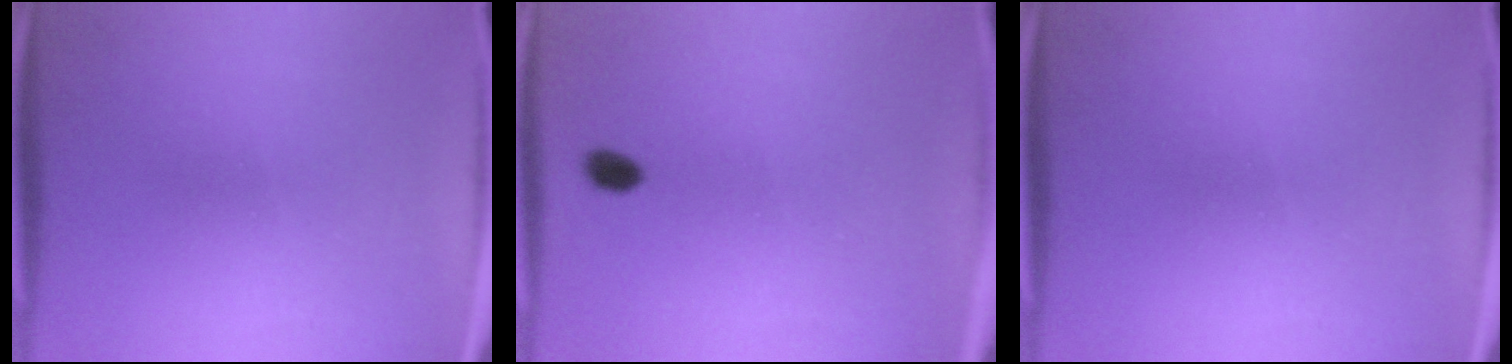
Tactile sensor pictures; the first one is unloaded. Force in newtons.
{"total": 2.7}
{"total": 0.0}